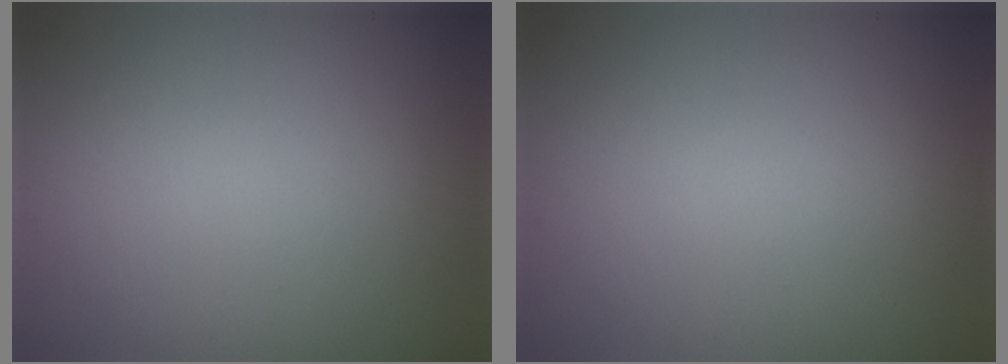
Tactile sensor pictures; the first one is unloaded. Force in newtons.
{"total": 0.0}